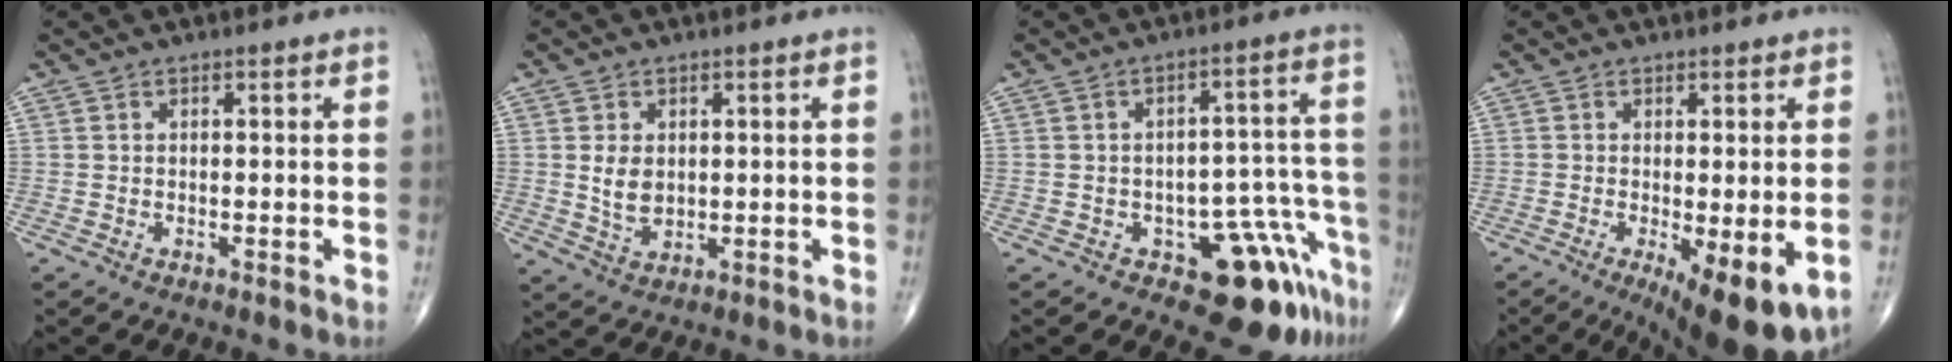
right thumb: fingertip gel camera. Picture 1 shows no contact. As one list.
[{"total": 4.7, "force": [0.6, 3.3, 3.3], "torque": [-0.051, -0.010, 0.019]}, {"total": 11.9, "force": [-7.0, 5.3, 7.9], "torque": [-0.049, 0.070, -0.086]}, {"total": 10.8, "force": [-3.6, 3.3, 9.7], "torque": [-0.136, -0.023, -0.047]}]